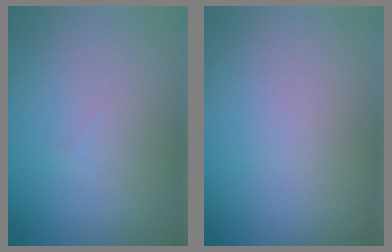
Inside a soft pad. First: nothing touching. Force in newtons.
{"total": 0.0}